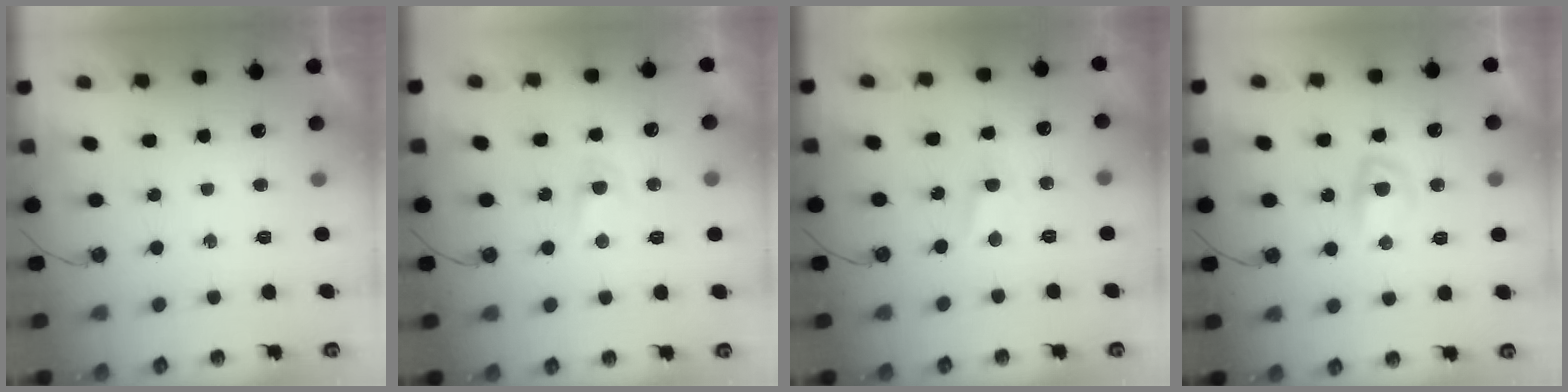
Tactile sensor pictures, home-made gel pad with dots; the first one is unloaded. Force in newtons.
{"total": 2.2, "press": 2.2, "slide": 0.3}
{"total": 2.8, "press": 2.8, "slide": 0.4}
{"total": 3.8, "press": 3.8, "slide": 0.6}